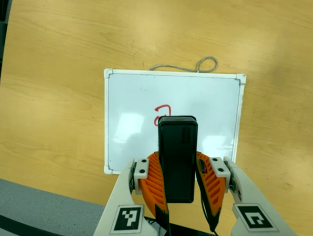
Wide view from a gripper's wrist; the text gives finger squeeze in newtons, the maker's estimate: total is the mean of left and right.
{"total": 8.3, "left": 6.5, "right": 10.2}